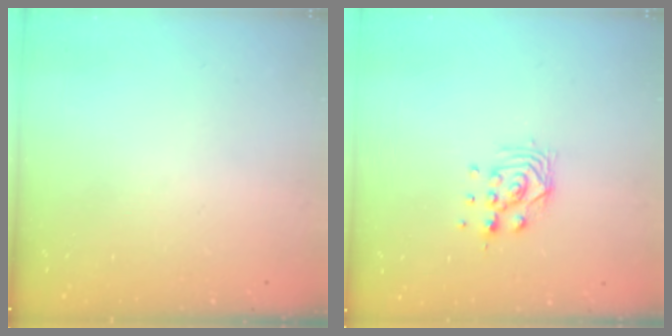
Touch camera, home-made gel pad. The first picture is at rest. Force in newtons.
{"total": 7.9, "press": 7.8, "slide": 0.6}